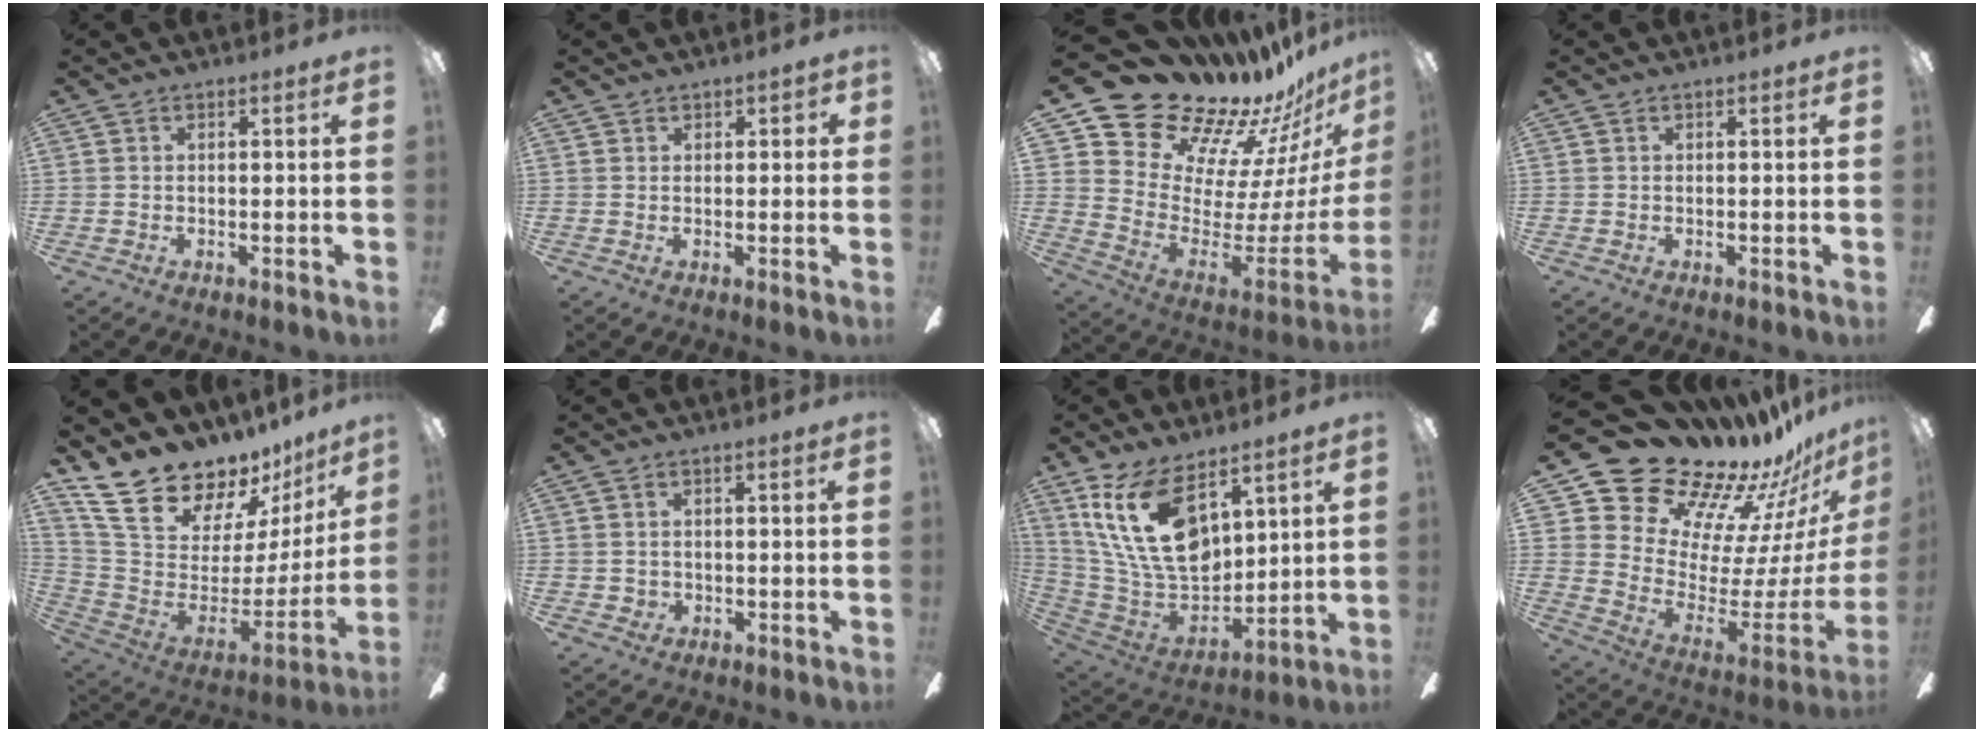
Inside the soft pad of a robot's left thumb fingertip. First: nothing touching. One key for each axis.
{"total": 1.4, "fx": 0.9, "fy": 1.0, "fz": 0.4, "tx": 0.002, "ty": -0.001, "tz": 0.015}
{"total": 21.8, "fx": 19.4, "fy": 8.6, "fz": 4.8, "tx": -0.066, "ty": -0.189, "tz": 0.374}
{"total": 0.0}
{"total": 20.8, "fx": 16.7, "fy": 9.4, "fz": 8.0, "tx": -0.134, "ty": -0.137, "tz": 0.315}
{"total": 1.7, "fx": 0.3, "fy": 1.7, "fz": 0.4, "tx": -0.009, "ty": 0.003, "tz": 0.004}
{"total": 21.3, "fx": 9.3, "fy": 12.0, "fz": 15.0, "tx": -0.317, "ty": -0.042, "tz": 0.167}
{"total": 23.5, "fx": 19.7, "fy": 10.3, "fz": 7.5, "tx": -0.093, "ty": -0.193, "tz": 0.384}